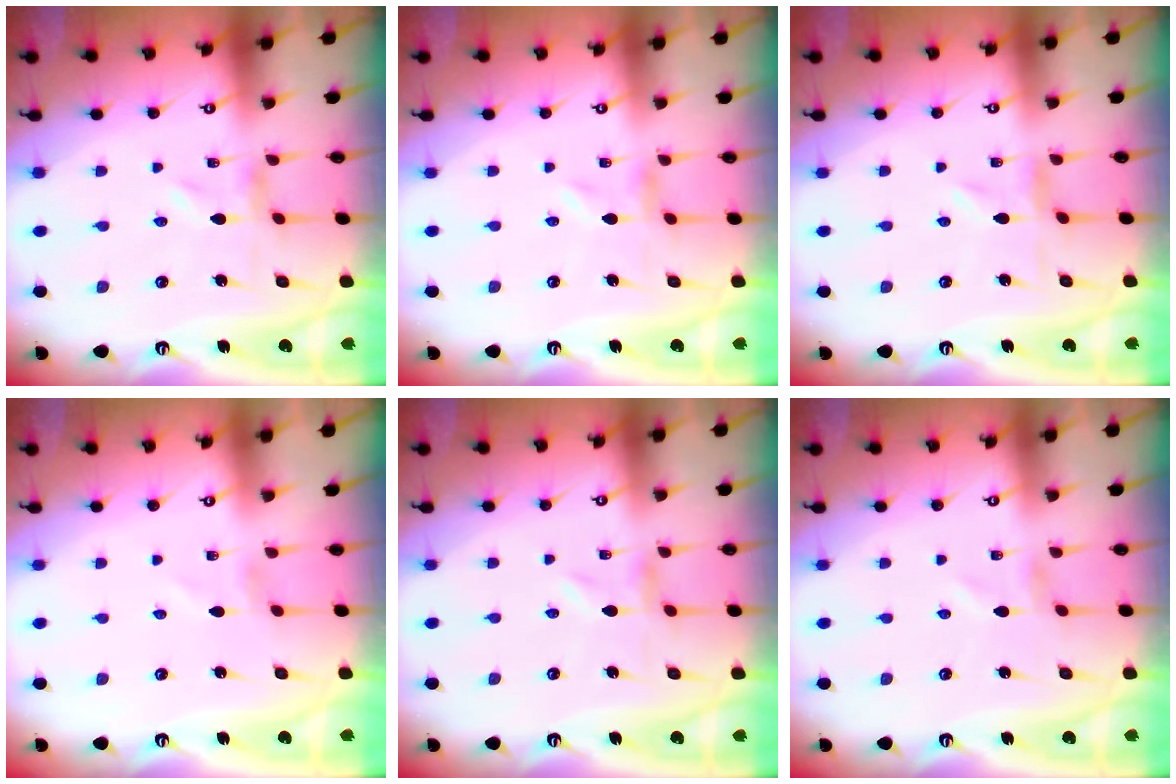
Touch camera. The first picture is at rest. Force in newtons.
{"total": 0.0}
{"total": 0.0}
{"total": 1.2, "press": 1.2, "slide": 0.1}
{"total": 0.0}
{"total": 0.7, "press": 0.7, "slide": 0.2}